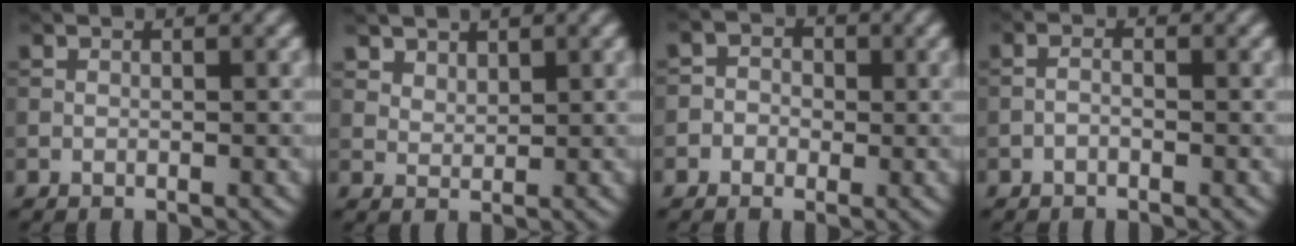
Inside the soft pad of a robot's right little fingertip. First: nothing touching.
{"total": 2.2, "force": [1.8, 1.1, 0.6], "torque": [-0.017, -0.013, 0.048]}
{"total": 2.7, "force": [-0.2, 2.6, 0.8], "torque": [0.012, 0.004, -0.033]}
{"total": 0.9, "force": [-0.6, 0.3, 0.6], "torque": [-0.015, 0.002, -0.015]}